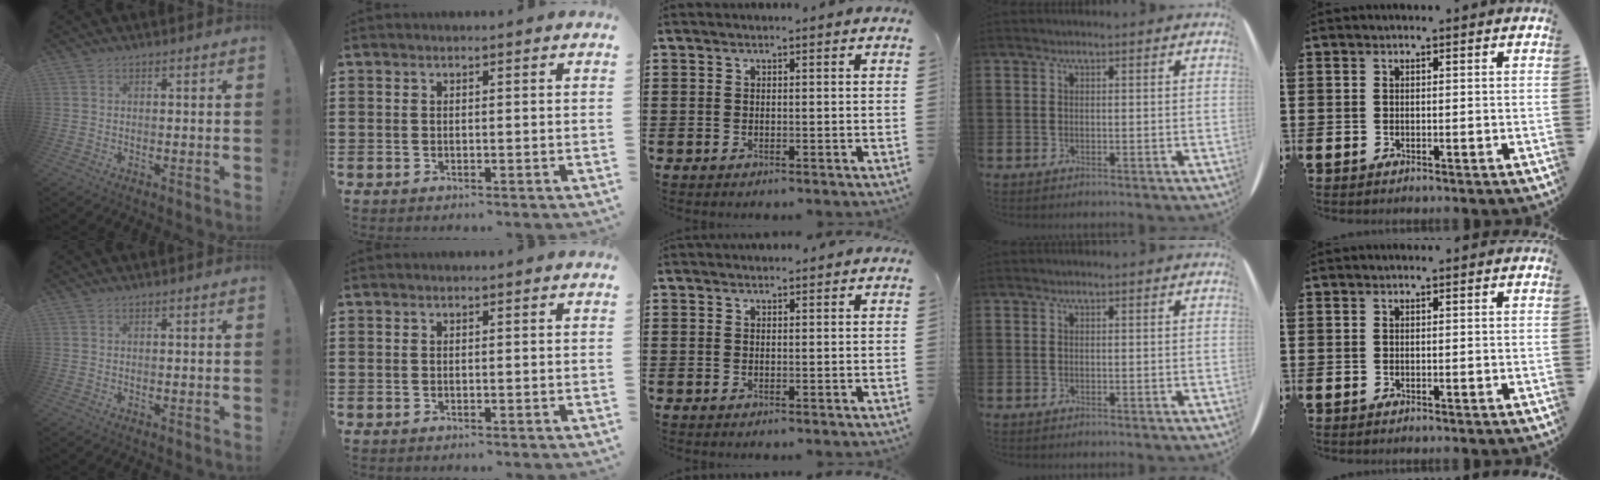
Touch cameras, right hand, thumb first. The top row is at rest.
{"middle": {"total": 0.7, "force": [0.7, 0.2, 0.0], "torque": [0.007, -0.002, 0.012]}}